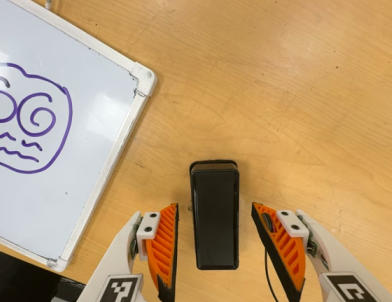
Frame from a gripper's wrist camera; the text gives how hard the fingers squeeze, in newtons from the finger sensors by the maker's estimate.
{"total": 0.0}